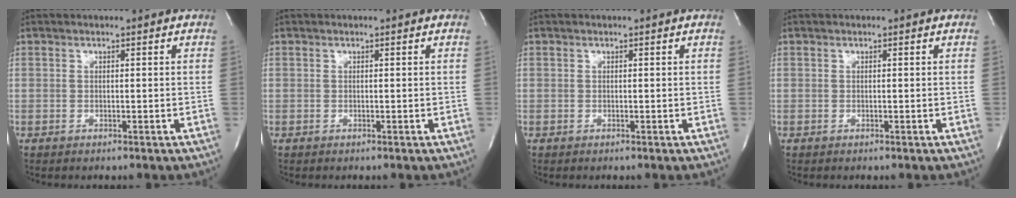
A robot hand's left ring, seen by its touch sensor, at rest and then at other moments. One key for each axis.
{"total": 0.0}
{"total": 0.0}
{"total": 0.0}